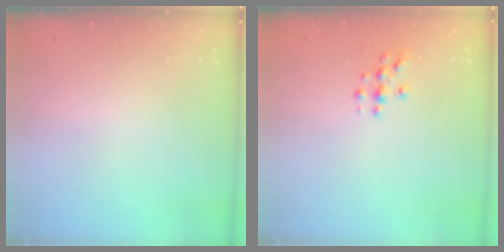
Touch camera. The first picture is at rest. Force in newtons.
{"total": 3.1, "press": 3.1, "slide": 0.2}